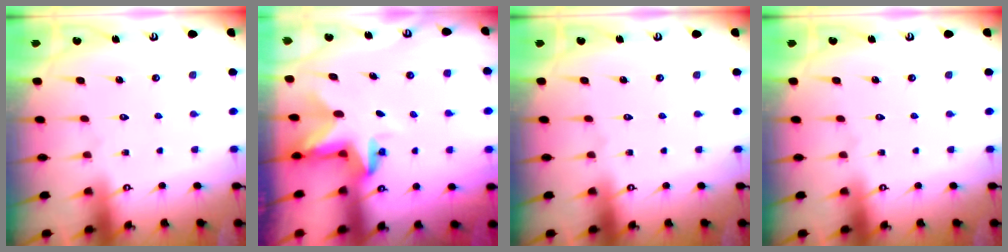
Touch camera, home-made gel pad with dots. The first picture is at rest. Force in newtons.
{"total": 3.0, "press": 3.0, "slide": 0.2}
{"total": 0.0}
{"total": 0.0}